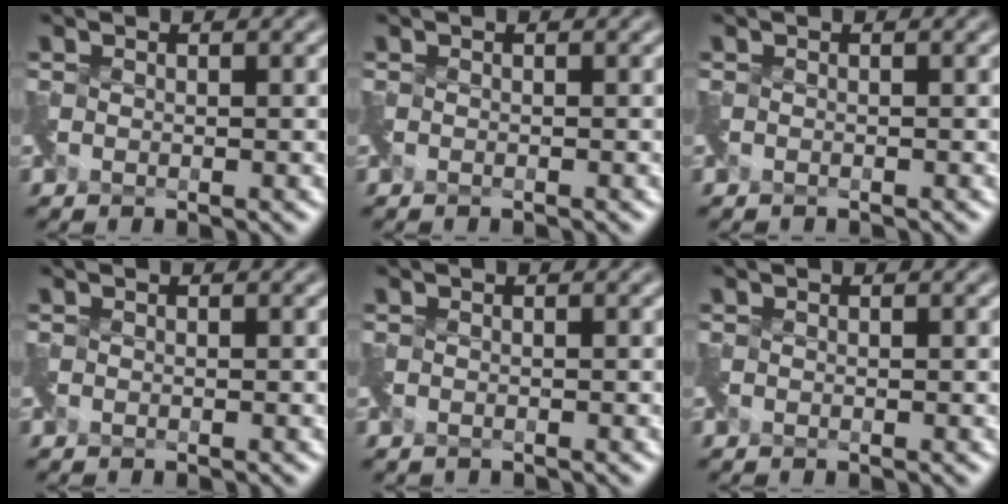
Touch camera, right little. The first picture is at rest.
{"total": 0.7, "force": [-0.6, -0.1, -0.2], "torque": [0.002, -0.010, -0.017]}
{"total": 0.7, "force": [-0.7, -0.1, -0.2], "torque": [0.003, -0.010, -0.018]}
{"total": 0.0}
{"total": 0.7, "force": [-0.5, 0.4, 0.1], "torque": [-0.004, -0.008, -0.015]}
{"total": 0.0}